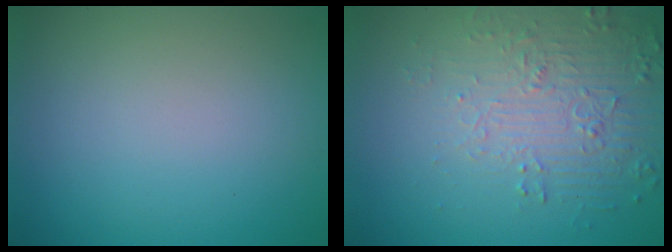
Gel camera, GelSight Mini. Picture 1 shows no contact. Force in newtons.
{"total": 4.9, "press": 3.6, "slide": 3.4}